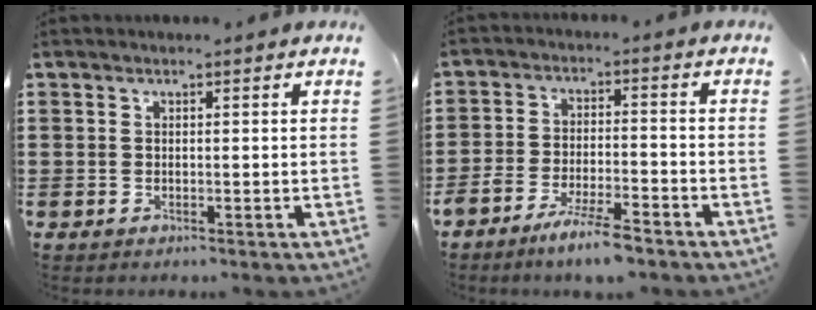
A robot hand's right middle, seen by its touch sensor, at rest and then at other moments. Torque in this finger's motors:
{"motor_torque": [1.36, -0.78, 0.33, 0.07]}